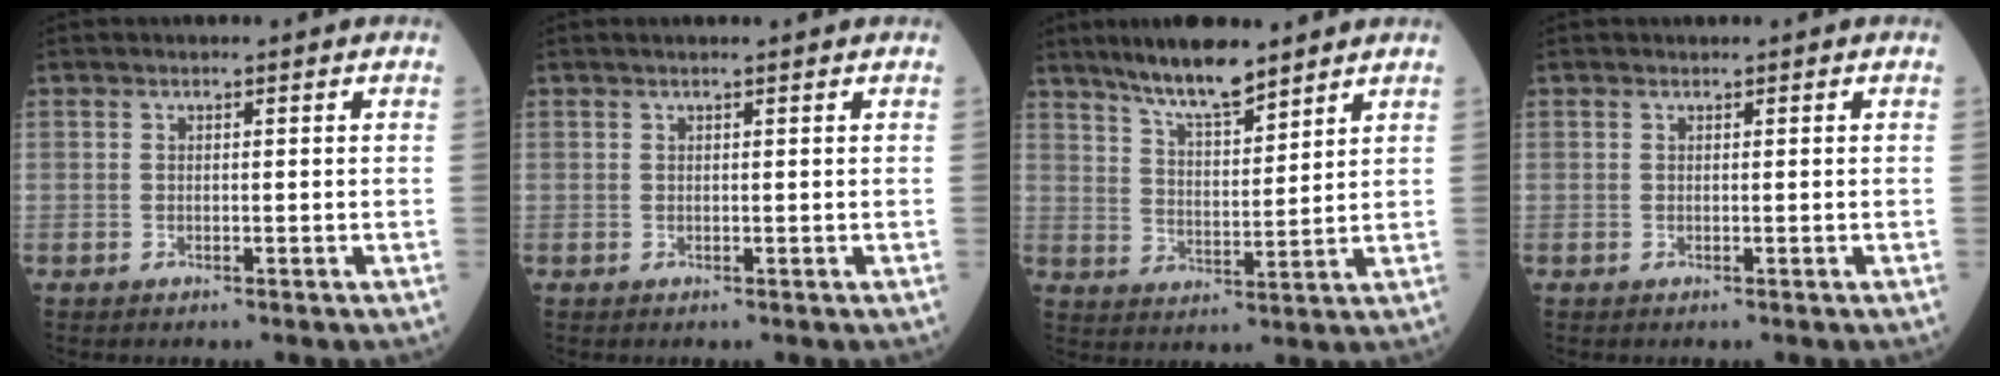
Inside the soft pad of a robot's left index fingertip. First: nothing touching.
{"total": 2.1, "force": [1.7, -0.2, 1.1], "torque": [-0.014, 0.016, 0.025]}
{"total": 9.0, "force": [7.4, 1.3, 4.8], "torque": [-0.095, 0.005, 0.138]}
{"total": 0.0}